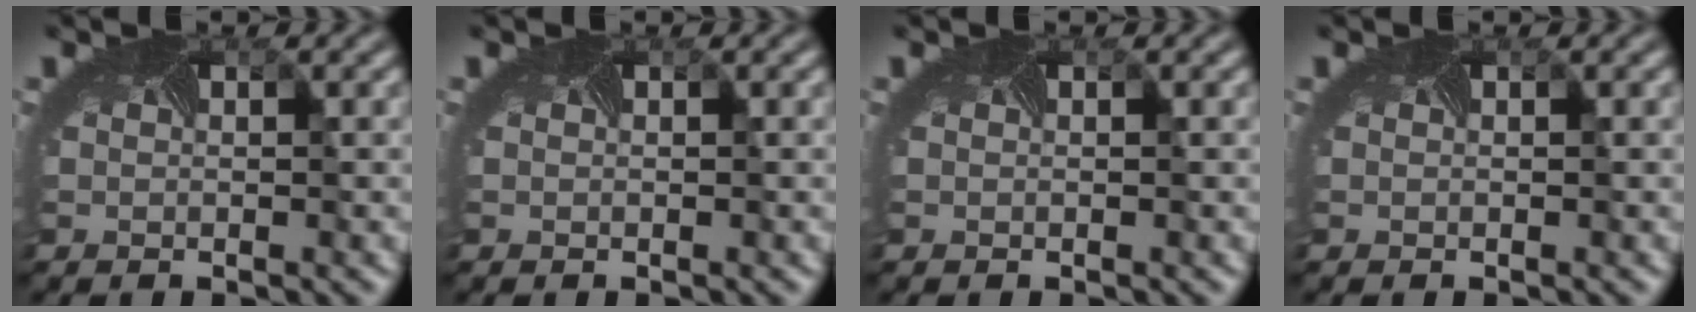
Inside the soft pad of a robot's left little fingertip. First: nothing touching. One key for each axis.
{"total": 0.0}
{"total": 0.0}
{"total": 0.0}